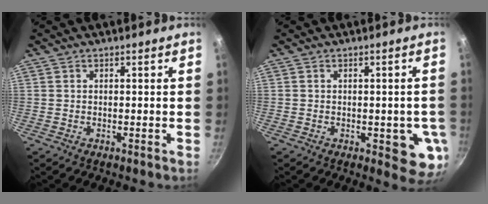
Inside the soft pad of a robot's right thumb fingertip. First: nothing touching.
{"total": 7.7, "force": [-1.5, 3.6, 6.7], "torque": [-0.048, -0.005, -0.017]}